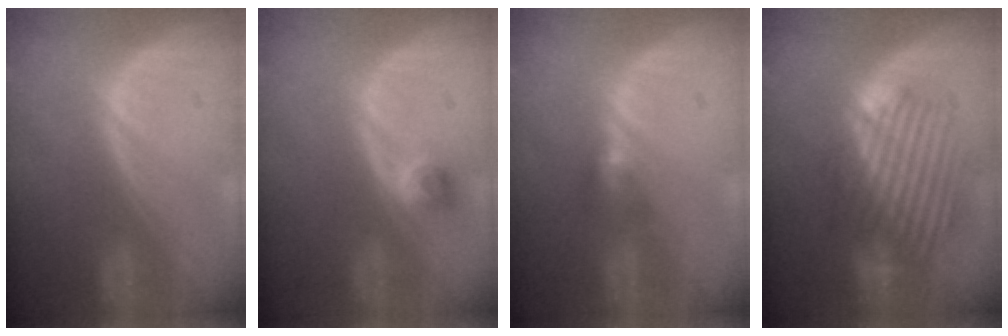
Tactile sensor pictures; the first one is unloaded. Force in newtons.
{"total": 2.4, "press": 2.0, "slide": 1.3}
{"total": 2.6, "press": 2.5, "slide": 0.7}
{"total": 8.5, "press": 8.2, "slide": 2.5}